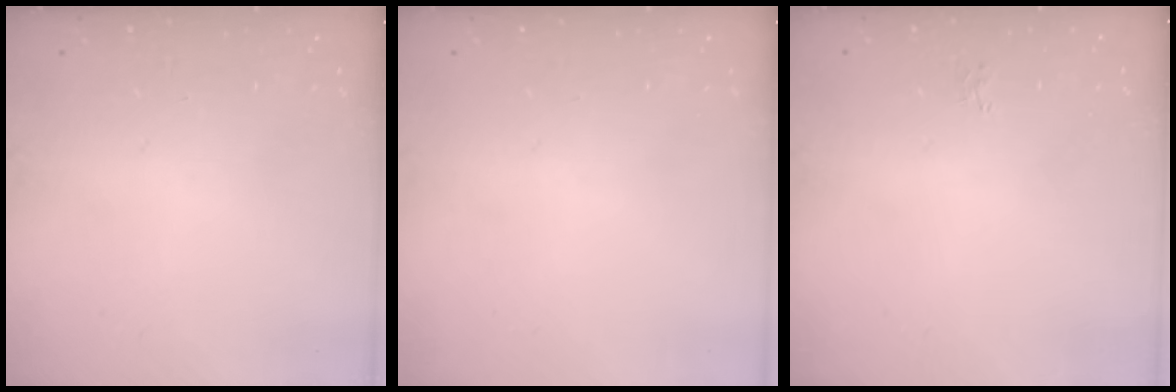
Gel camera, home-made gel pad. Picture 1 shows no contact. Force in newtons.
{"total": 0.0}
{"total": 2.6, "press": 2.6, "slide": 0.2}